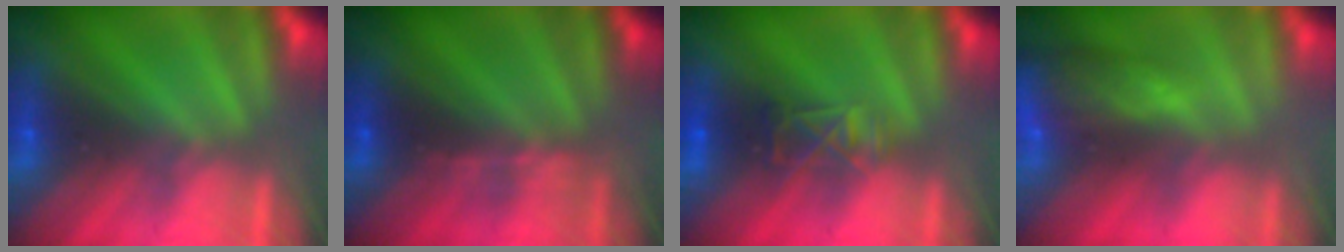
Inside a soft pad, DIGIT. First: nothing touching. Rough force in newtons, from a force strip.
{"total": 2.9}
{"total": 2.9}
{"total": 8.9}